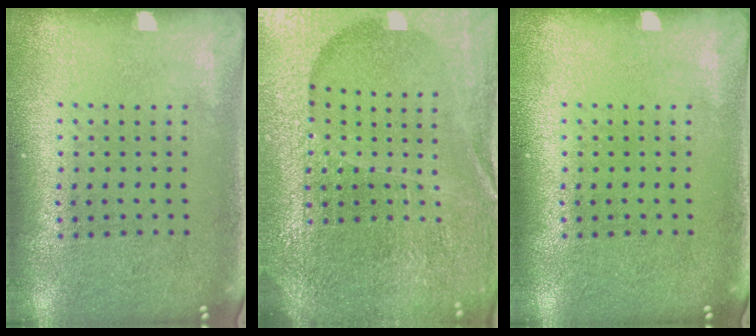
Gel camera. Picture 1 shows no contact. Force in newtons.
{"total": 5.9, "press": 5.2, "slide": 2.8}
{"total": 0.0}